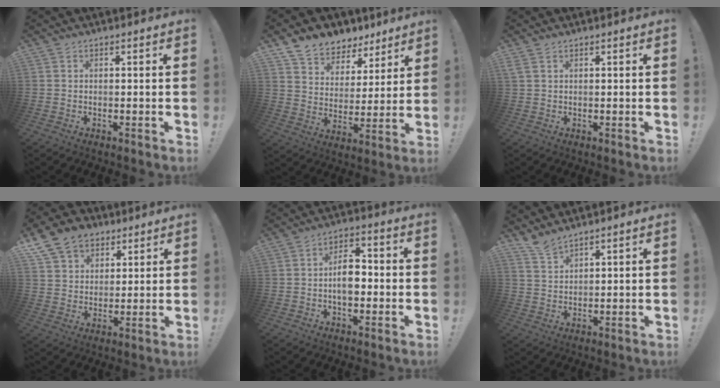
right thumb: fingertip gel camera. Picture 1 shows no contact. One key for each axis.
{"total": 8.6, "fx": 6.8, "fy": 5.2, "fz": 1.1, "tx": -0.028, "ty": -0.059, "tz": 0.130}
{"total": 1.7, "fx": 1.0, "fy": 0.8, "fz": 1.1, "tx": -0.027, "ty": 0.002, "tz": 0.021}
{"total": 12.6, "fx": 7.1, "fy": 9.4, "fz": 4.5, "tx": -0.073, "ty": -0.038, "tz": 0.142}
{"total": 9.0, "fx": -1.1, "fy": 5.7, "fz": 6.9, "tx": -0.110, "ty": 0.016, "tz": -0.023}
{"total": 4.8, "fx": 4.3, "fy": 1.0, "fz": 1.7, "tx": -0.035, "ty": -0.026, "tz": 0.081}